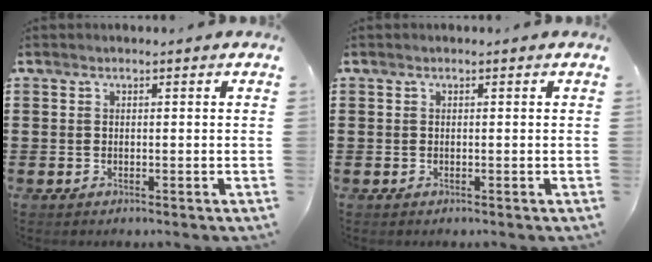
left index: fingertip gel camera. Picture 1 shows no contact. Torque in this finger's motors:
{"motor_torque": [0.00, 0.00, 0.00, 0.01]}